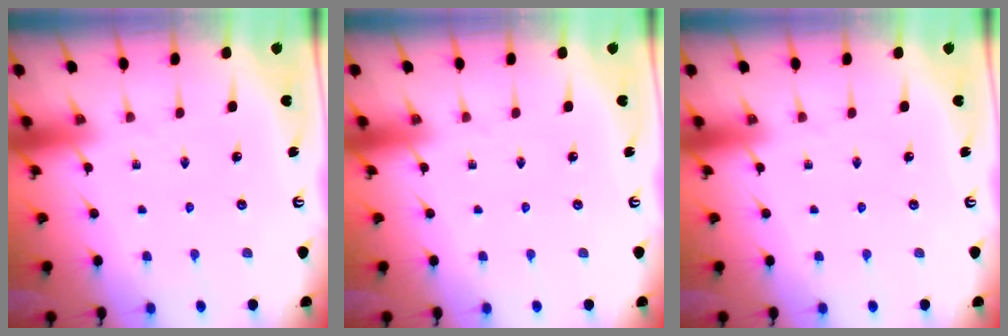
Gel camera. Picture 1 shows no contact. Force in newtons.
{"total": 0.0}
{"total": 0.0}